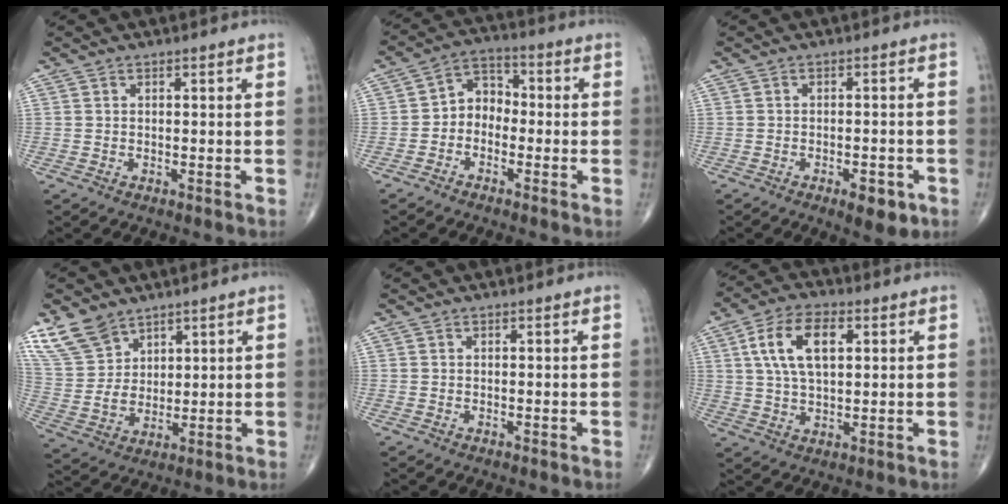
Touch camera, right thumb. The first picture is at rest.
{"total": 5.9, "force": [-1.6, 4.6, 3.2], "torque": [-0.025, 0.032, -0.048]}
{"total": 5.4, "force": [-2.6, 2.2, 4.1], "torque": [-0.049, 0.006, -0.031]}
{"total": 10.4, "force": [7.3, 6.3, 3.7], "torque": [-0.063, -0.027, 0.163]}
{"total": 0.0}
{"total": 11.1, "force": [3.1, 5.8, 9.0], "torque": [-0.161, 0.006, 0.055]}